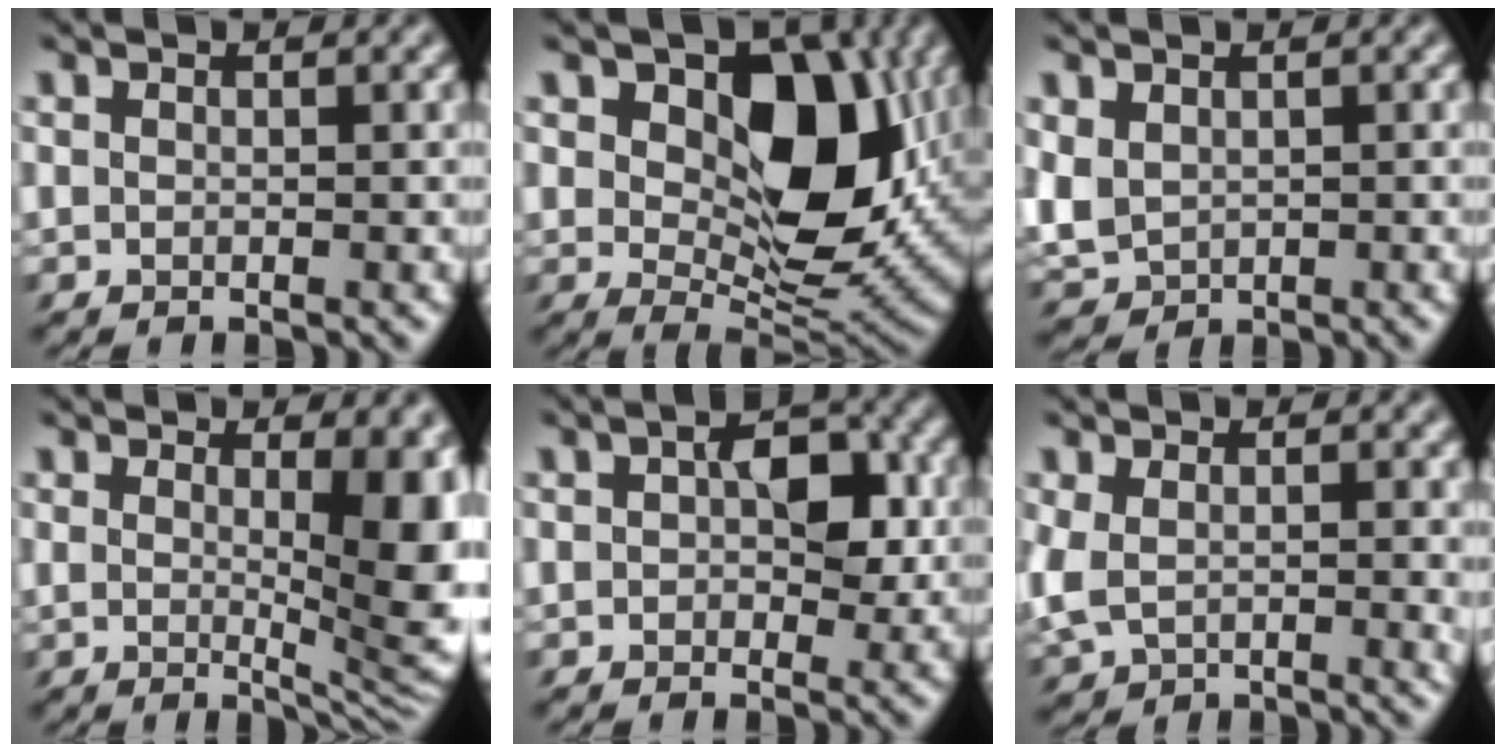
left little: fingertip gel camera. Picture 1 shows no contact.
{"total": 12.3, "force": [1.9, 7.7, 9.4], "torque": [-0.131, -0.015, 0.034]}
{"total": 3.0, "force": [-0.7, 1.9, 2.2], "torque": [-0.049, -0.001, -0.018]}
{"total": 8.9, "force": [1.8, 3.6, 8.0], "torque": [-0.119, -0.026, 0.046]}
{"total": 5.7, "force": [0.5, 3.5, 4.5], "torque": [-0.074, 0.004, 0.005]}
{"total": 4.2, "force": [-0.2, 2.2, 3.5], "torque": [-0.085, -0.015, -0.002]}